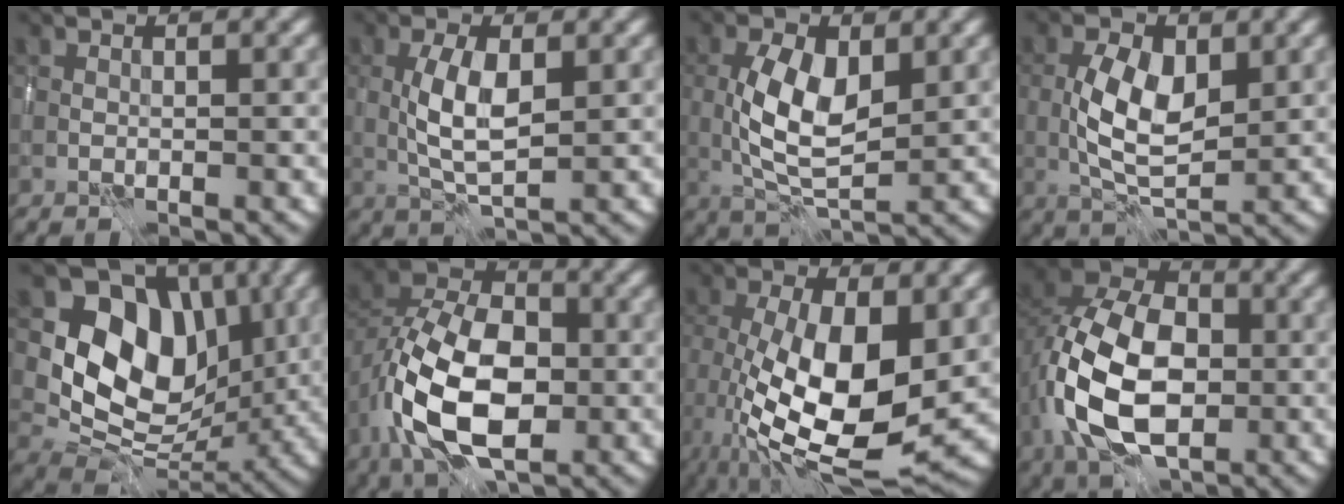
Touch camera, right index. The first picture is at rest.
{"total": 4.3, "force": [0.1, 1.6, 4.0], "torque": [-0.085, 0.001, 0.002]}
{"total": 6.1, "force": [0.7, 2.9, 5.3], "torque": [-0.109, -0.002, 0.014]}
{"total": 5.5, "force": [0.3, 2.7, 4.7], "torque": [-0.095, -0.001, 0.006]}
{"total": 9.3, "force": [1.8, 7.2, 5.7], "torque": [-0.094, -0.018, 0.028]}
{"total": 11.0, "force": [-3.4, 6.7, 8.1], "torque": [-0.150, 0.000, -0.071]}
{"total": 12.0, "force": [-1.3, 5.1, 10.8], "torque": [-0.191, -0.018, -0.020]}
{"total": 11.4, "force": [-2.3, 7.5, 8.3], "torque": [-0.166, -0.004, -0.053]}